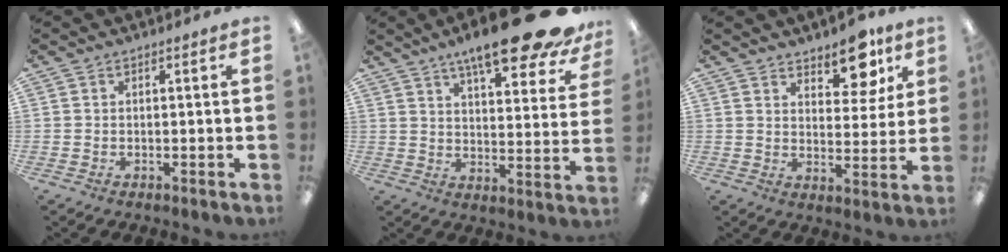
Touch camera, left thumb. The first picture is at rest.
{"total": 18.4, "force": [14.1, 3.8, 11.3], "torque": [-0.164, -0.091, 0.227]}
{"total": 7.9, "force": [5.8, 3.7, 3.9], "torque": [-0.029, -0.035, 0.095]}